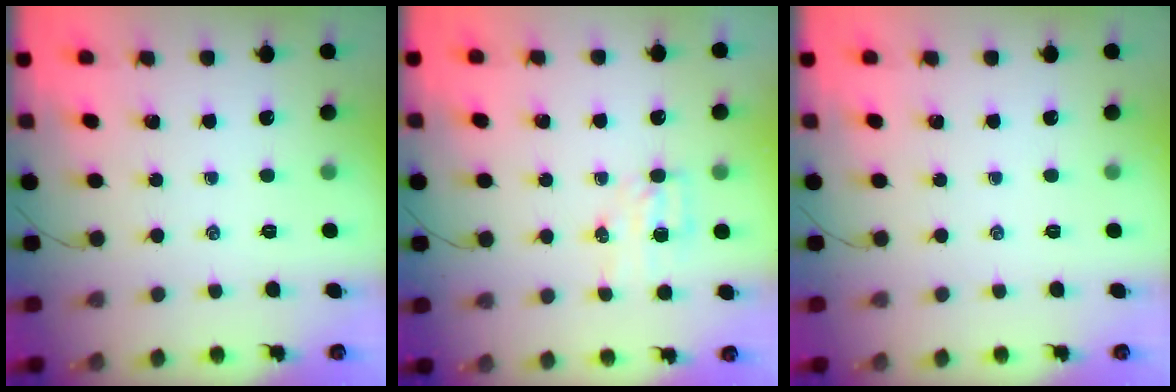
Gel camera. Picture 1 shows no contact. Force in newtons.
{"total": 4.6, "press": 4.5, "slide": 1.0}
{"total": 0.0}